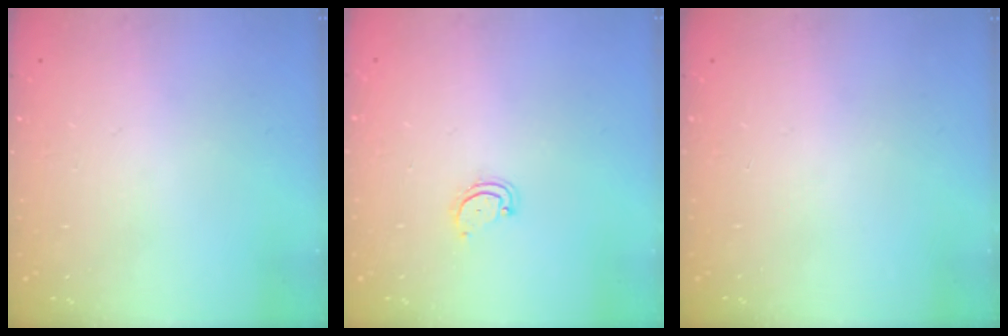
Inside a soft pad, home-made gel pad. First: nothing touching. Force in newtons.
{"total": 3.6, "press": 3.5, "slide": 0.4}
{"total": 0.0}